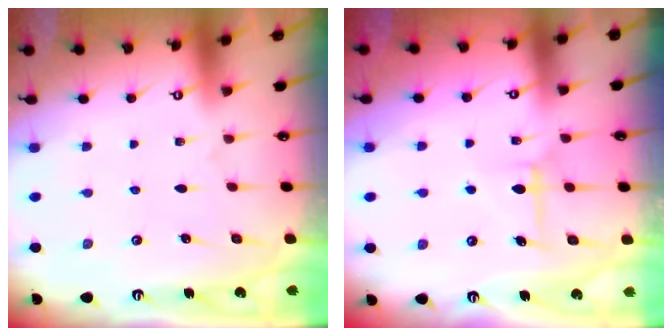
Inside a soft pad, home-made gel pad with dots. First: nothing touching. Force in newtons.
{"total": 8.0, "press": 8.0, "slide": 0.6}